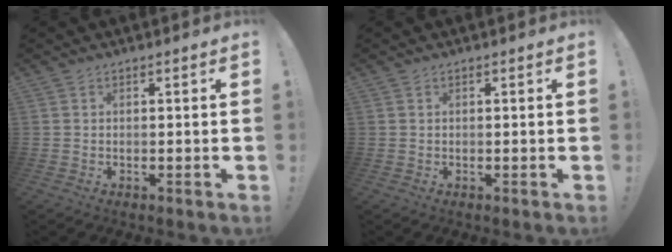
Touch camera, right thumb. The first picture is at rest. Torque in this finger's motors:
{"motor_torque": [-0.17, -0.03, 0.12, -0.18, 0.09]}